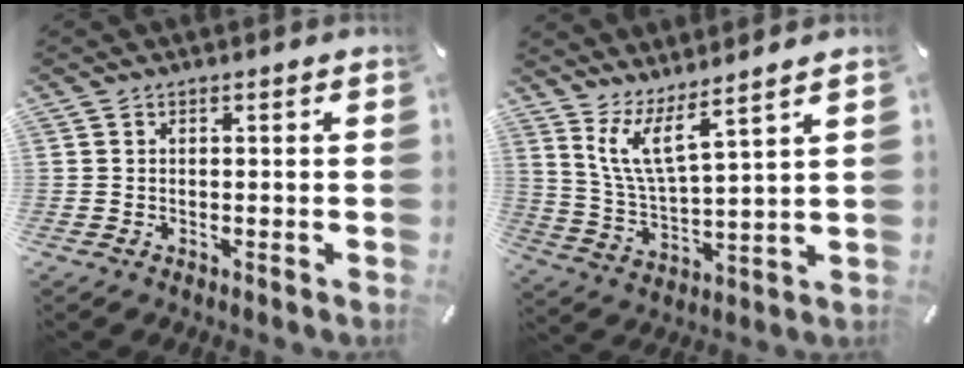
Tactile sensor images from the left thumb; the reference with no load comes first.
{"total": 9.0, "force": [7.0, 1.2, 5.5], "torque": [-0.130, -0.034, 0.128]}